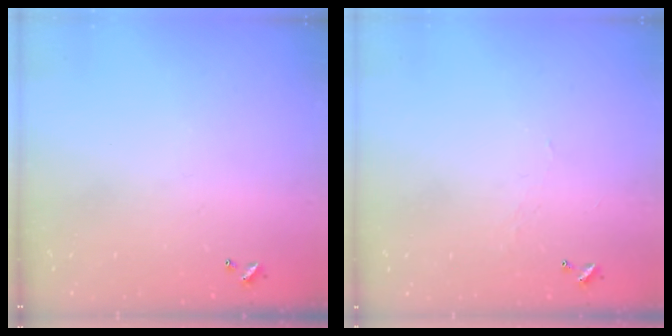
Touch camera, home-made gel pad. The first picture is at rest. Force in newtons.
{"total": 1.7, "press": 1.7, "slide": 0.4}